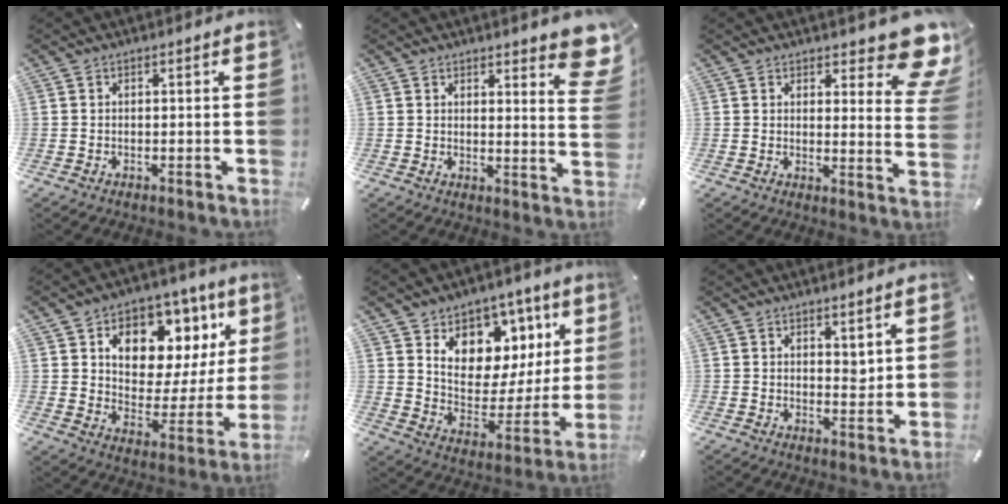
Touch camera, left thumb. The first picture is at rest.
{"total": 6.5, "force": [5.0, 2.1, 3.6], "torque": [-0.029, -0.042, 0.082]}
{"total": 9.7, "force": [6.9, 4.2, 5.4], "torque": [-0.051, -0.057, 0.119]}
{"total": 12.5, "force": [7.0, 8.6, 5.9], "torque": [-0.077, -0.061, 0.122]}
{"total": 11.5, "force": [5.9, 9.3, 3.4], "torque": [-0.034, -0.073, 0.105]}
{"total": 3.0, "force": [2.2, 1.9, 1.0], "torque": [0.001, -0.015, 0.036]}